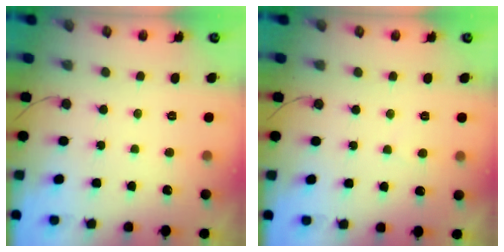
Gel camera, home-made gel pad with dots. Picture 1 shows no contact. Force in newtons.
{"total": 3.0, "press": 3.0, "slide": 0.3}